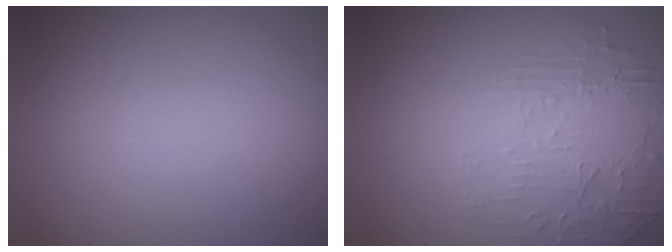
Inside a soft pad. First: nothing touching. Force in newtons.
{"total": 2.1, "press": 1.3, "slide": 1.7}